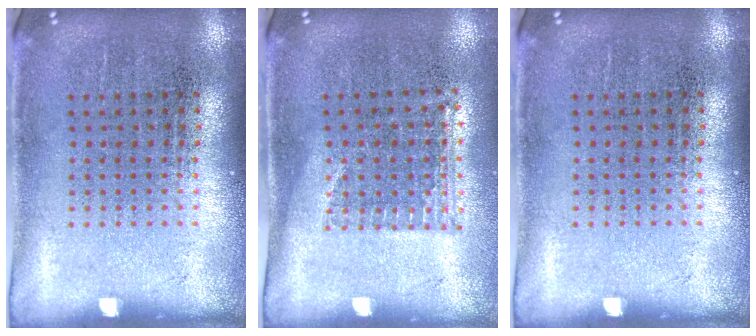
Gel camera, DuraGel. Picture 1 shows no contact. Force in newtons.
{"total": 1.1, "press": 0.9, "slide": 0.6}
{"total": 0.0}